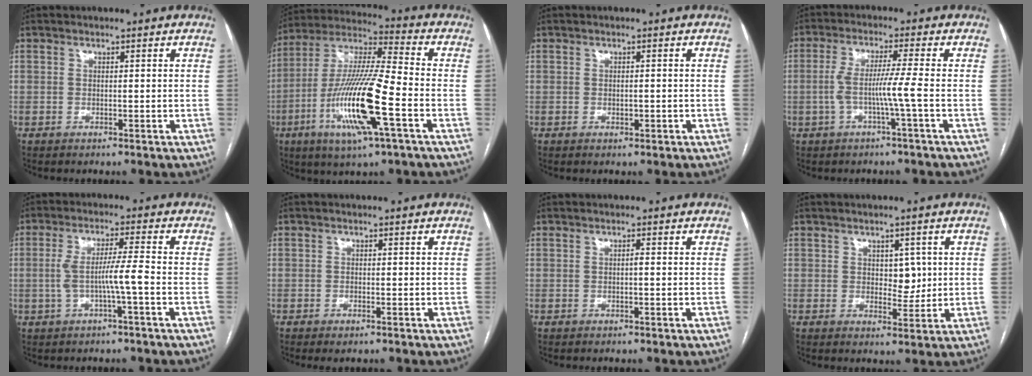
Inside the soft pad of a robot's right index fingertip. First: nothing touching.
{"total": 17.9, "force": [-5.8, 1.4, 16.9], "torque": [-0.342, -0.013, -0.106]}
{"total": 1.2, "force": [-0.3, 0.5, 1.0], "torque": [-0.018, -0.001, -0.002]}
{"total": 5.8, "force": [-1.4, -1.0, 5.5], "torque": [-0.110, 0.010, -0.025]}
{"total": 5.6, "force": [-1.4, -0.4, 5.4], "torque": [-0.106, 0.013, -0.022]}
{"total": 1.3, "force": [-0.8, 0.5, 0.8], "torque": [-0.012, -0.001, -0.008]}
{"total": 0.5, "force": [-0.1, 0.1, 0.5], "torque": [-0.008, 0.001, -0.002]}
{"total": 3.6, "force": [0.8, 2.3, 2.7], "torque": [-0.030, -0.001, 0.015]}